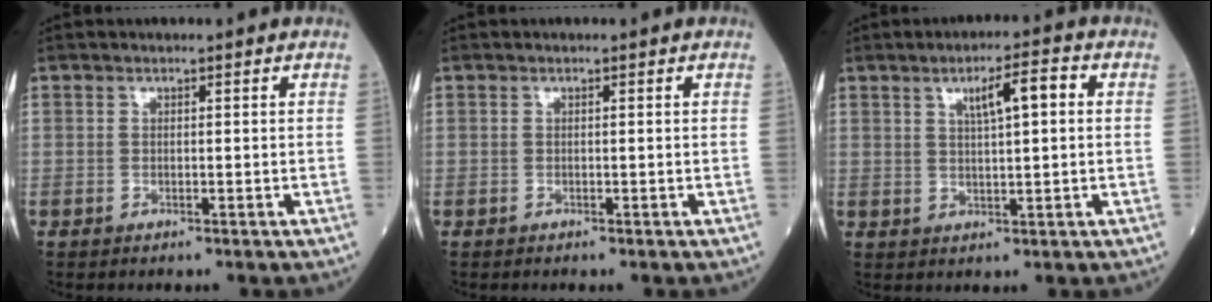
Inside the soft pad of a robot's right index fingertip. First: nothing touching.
{"total": 0.0}
{"total": 5.6, "force": [1.7, 0.9, 5.2], "torque": [-0.088, 0.010, 0.028]}